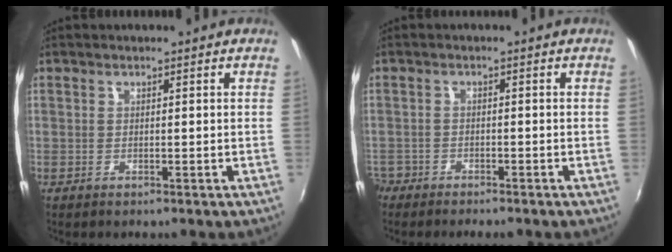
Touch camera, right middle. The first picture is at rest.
{"total": 4.8, "force": [-4.0, 2.4, 1.2], "torque": [-0.051, -0.014, -0.074]}